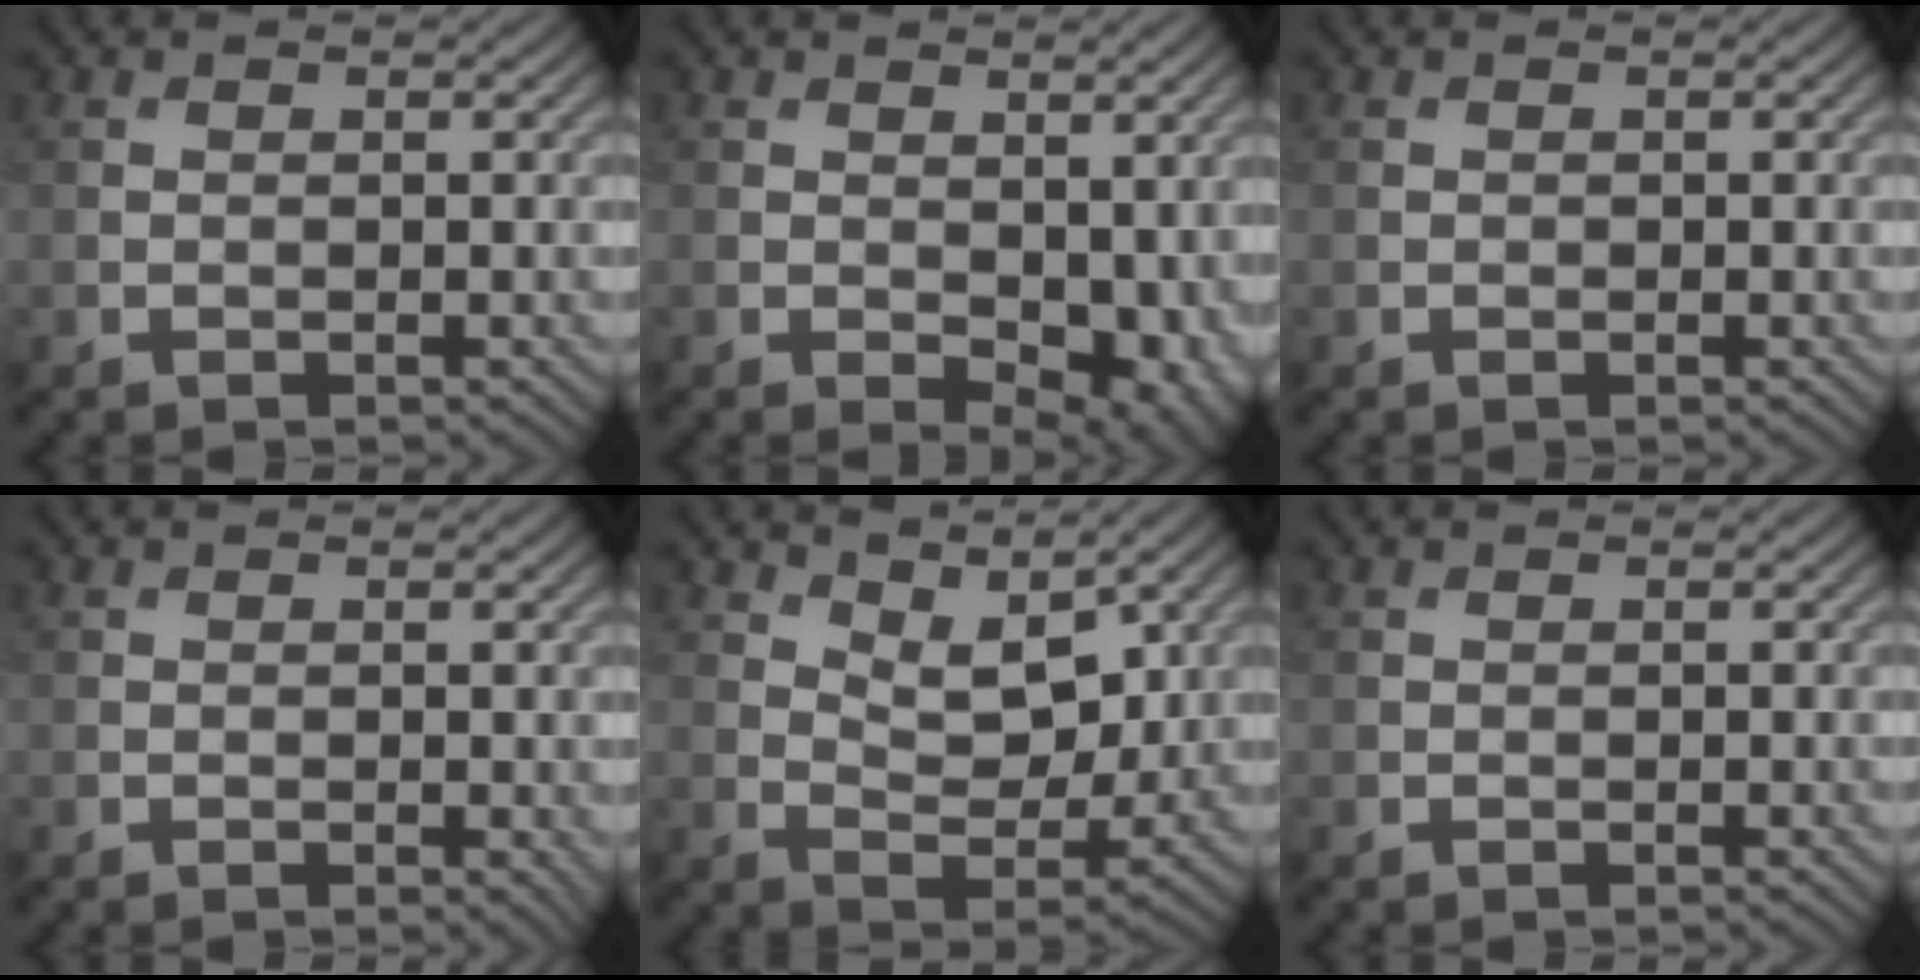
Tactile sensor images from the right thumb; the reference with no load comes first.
{"total": 7.0, "force": [-0.8, 4.2, 5.5], "torque": [-0.073, -0.023, 0.009]}
{"total": 0.0}
{"total": 0.7, "force": [0.0, 0.4, 0.6], "torque": [-0.005, -0.005, 0.001]}
{"total": 6.4, "force": [4.2, 3.0, 3.8], "torque": [-0.074, -0.012, 0.066]}
{"total": 0.0}